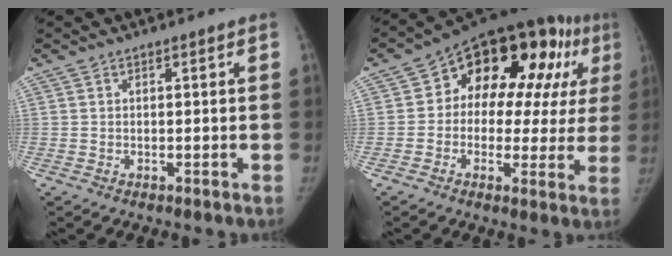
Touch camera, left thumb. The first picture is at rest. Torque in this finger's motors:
{"motor_torque": [0.43, 2.56, 0.21, 0.04, 0.08]}